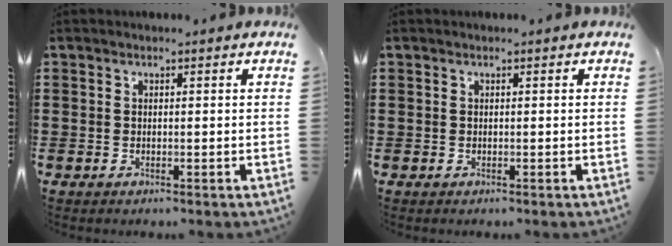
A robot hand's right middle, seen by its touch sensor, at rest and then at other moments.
{"total": 0.0}